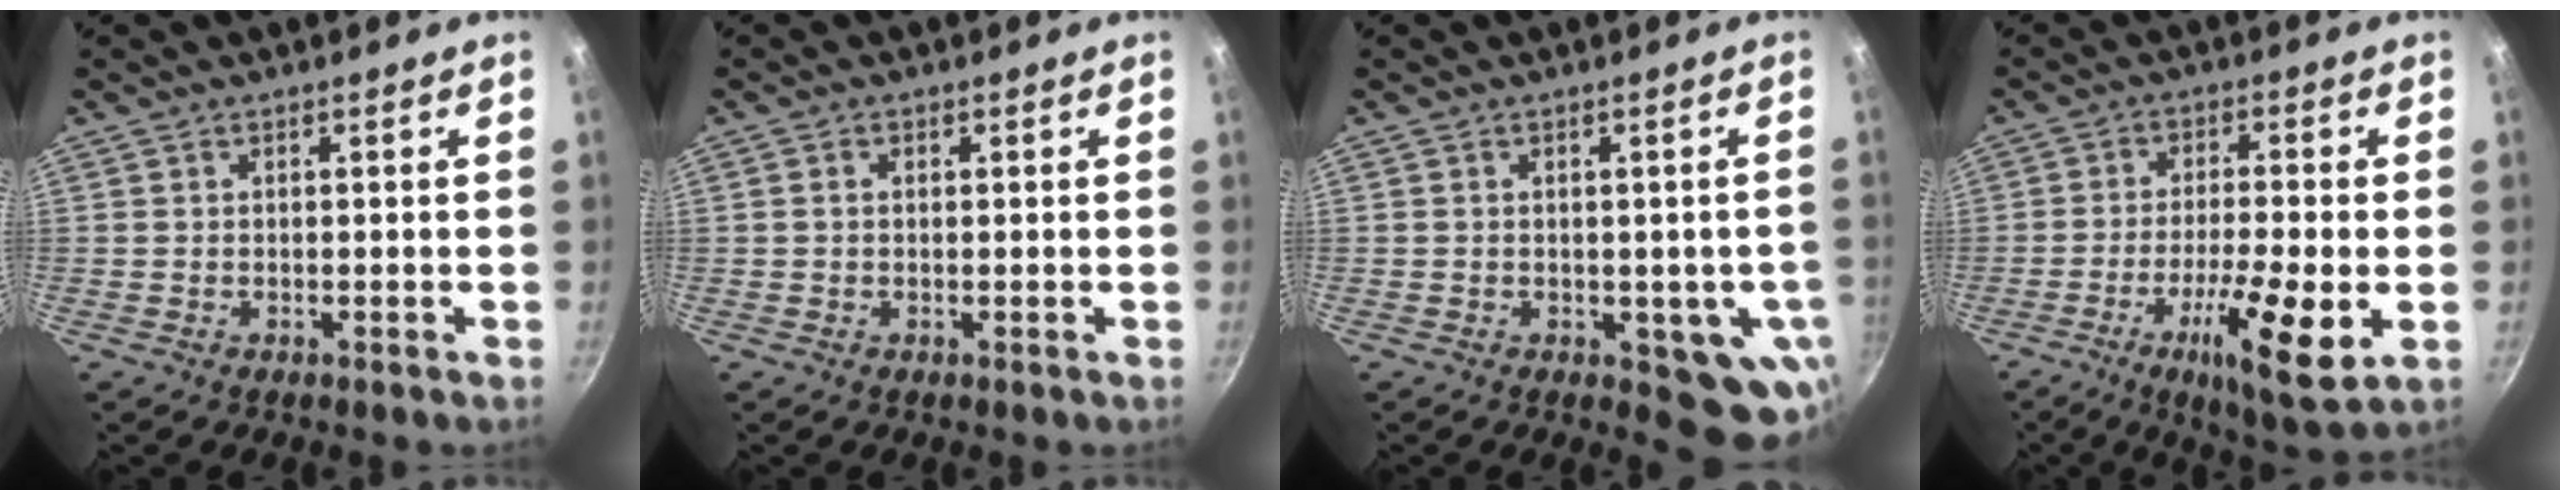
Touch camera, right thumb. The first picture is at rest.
{"total": 0.9, "force": [0.1, 0.6, 0.7], "torque": [-0.011, 0.003, 0.001]}
{"total": 9.1, "force": [-2.0, 4.8, 7.5], "torque": [-0.044, -0.002, -0.019]}
{"total": 13.4, "force": [-4.3, 2.6, 12.4], "torque": [-0.208, 0.006, -0.072]}